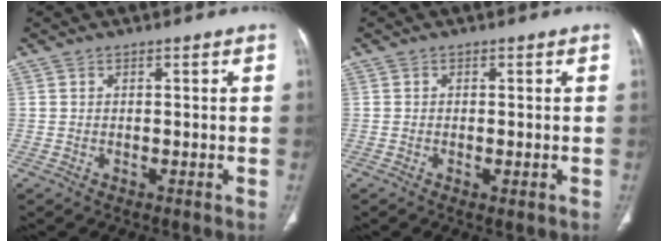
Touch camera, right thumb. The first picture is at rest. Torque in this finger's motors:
{"motor_torque": [-0.18, -0.24, -0.24, -0.16, 0.00]}